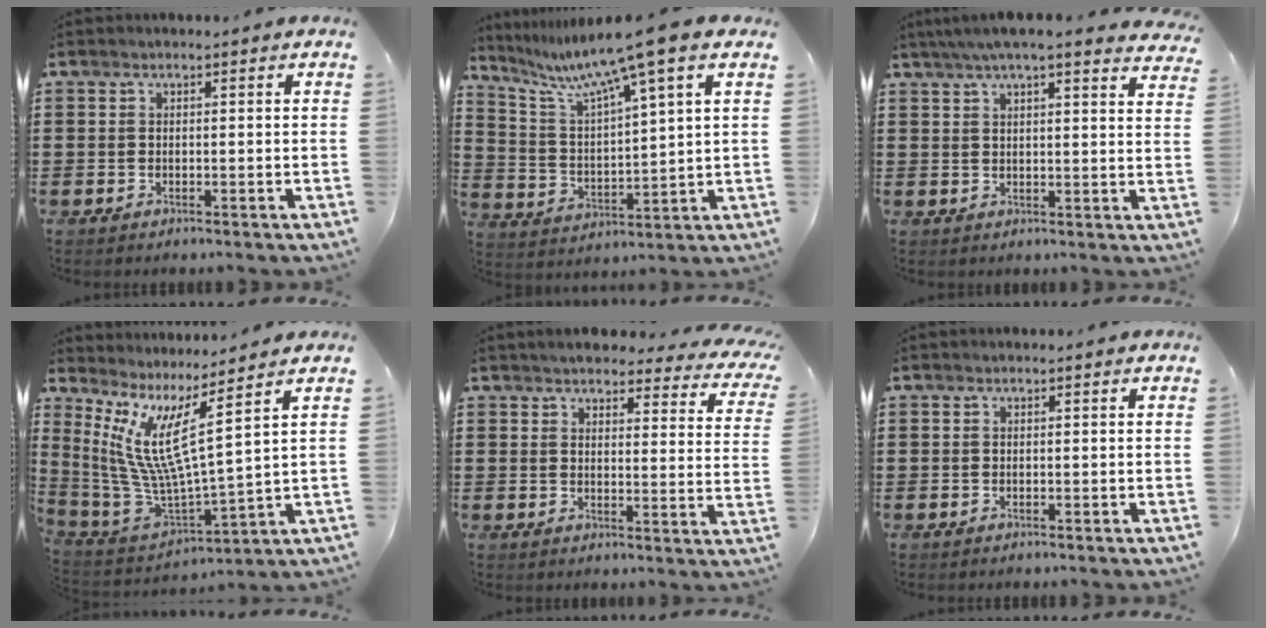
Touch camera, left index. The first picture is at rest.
{"total": 10.0, "force": [7.6, -0.5, 6.5], "torque": [-0.152, -0.038, 0.122]}
{"total": 5.0, "force": [4.4, 0.3, 2.4], "torque": [-0.060, -0.008, 0.078]}
{"total": 10.1, "force": [4.7, 1.6, 8.8], "torque": [-0.204, -0.052, 0.075]}
{"total": 3.8, "force": [3.6, 0.5, 1.1], "torque": [-0.031, -0.023, 0.060]}
{"total": 0.0}